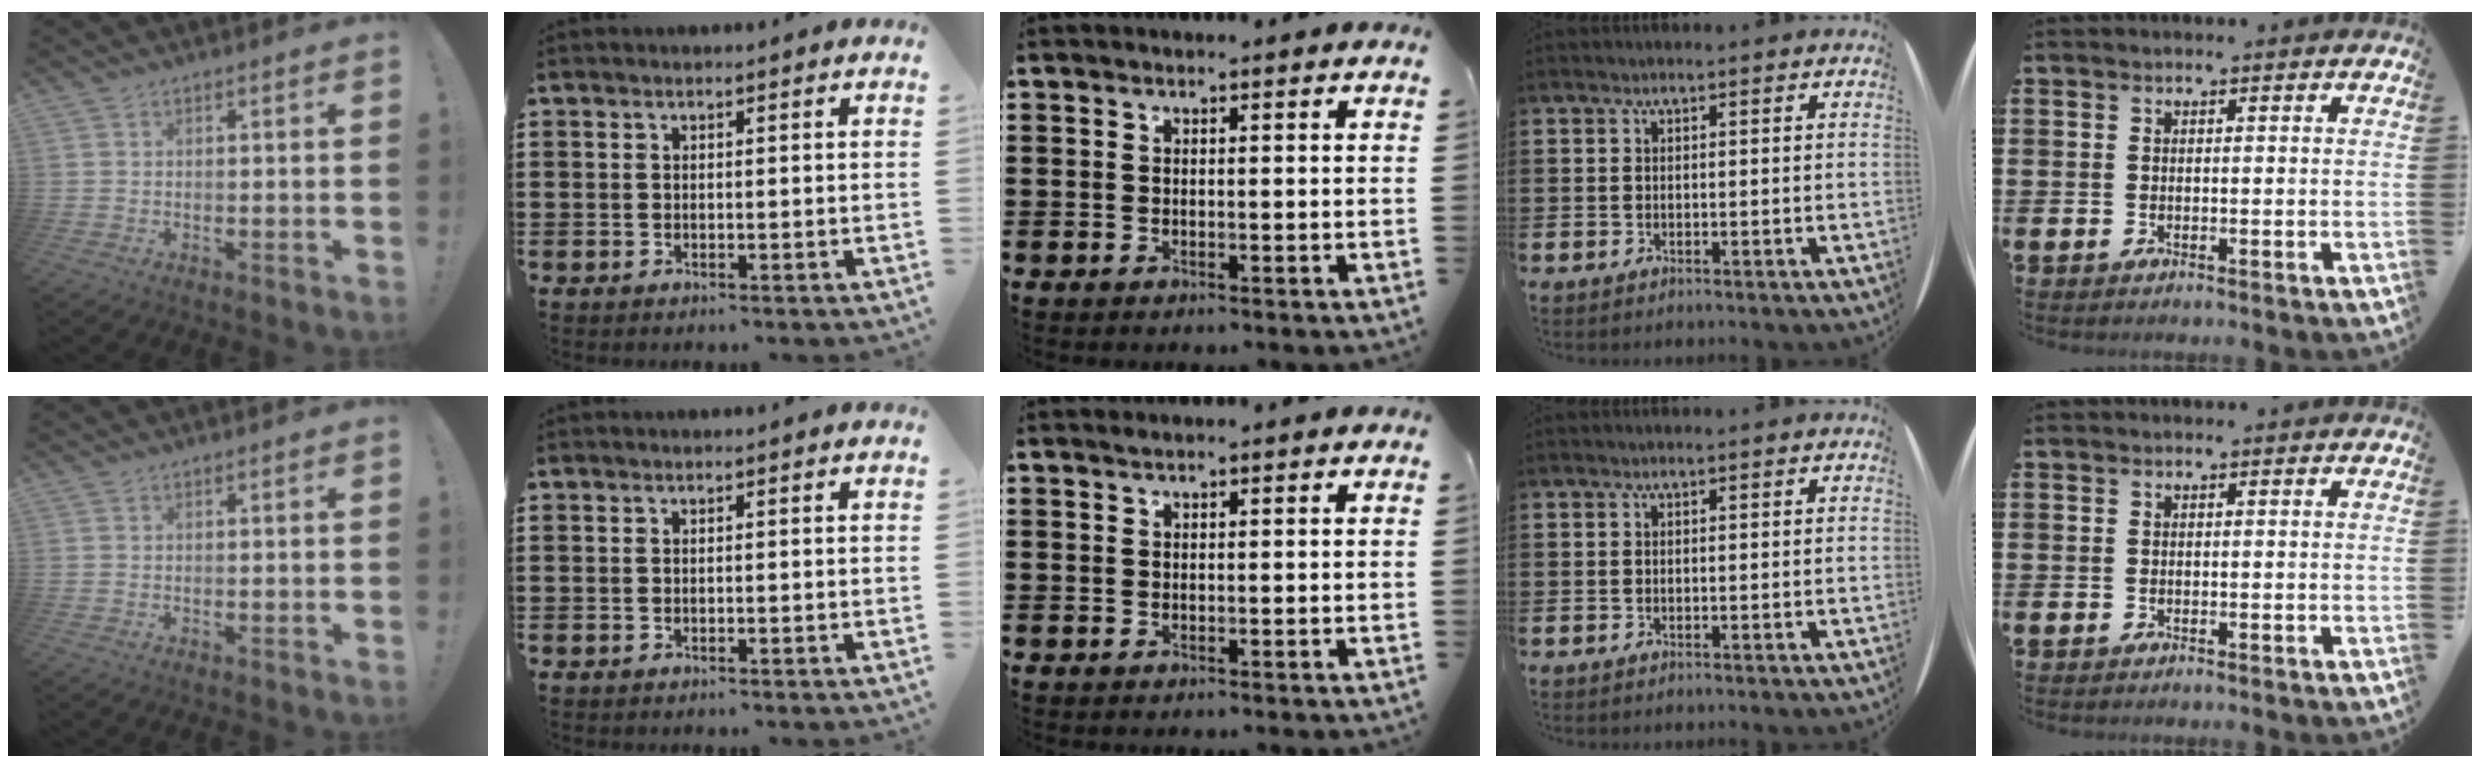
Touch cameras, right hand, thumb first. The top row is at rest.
{"middle": {"total": 0.5, "force": [0.5, -0.1, 0.2], "torque": [-0.004, -0.003, 0.010]}}